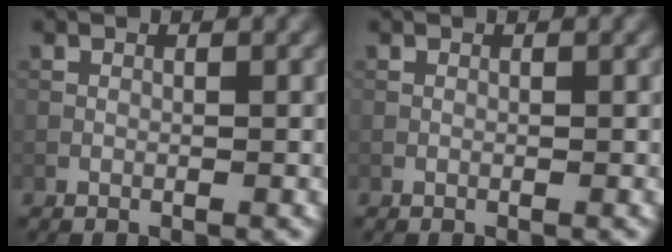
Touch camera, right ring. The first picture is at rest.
{"total": 0.0}